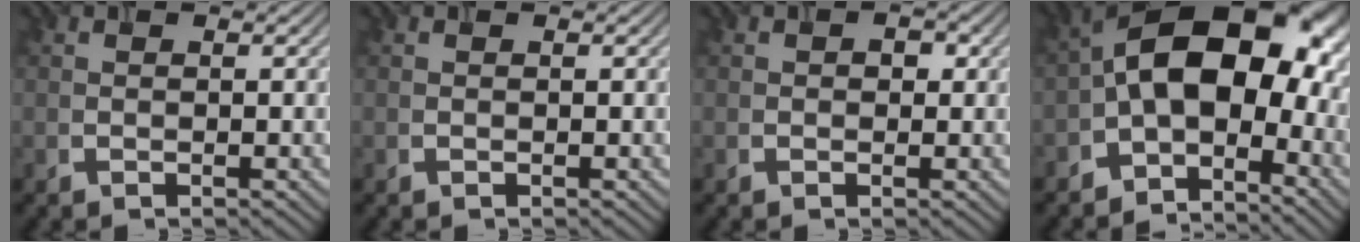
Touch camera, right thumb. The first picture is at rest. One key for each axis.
{"total": 0.0}
{"total": 1.3, "fx": 0.3, "fy": 1.0, "fz": 0.9, "tx": -0.008, "ty": -0.002, "tz": 0.004}
{"total": 14.4, "fx": -2.2, "fy": 8.6, "fz": 11.3, "tx": -0.183, "ty": 0.019, "tz": -0.053}